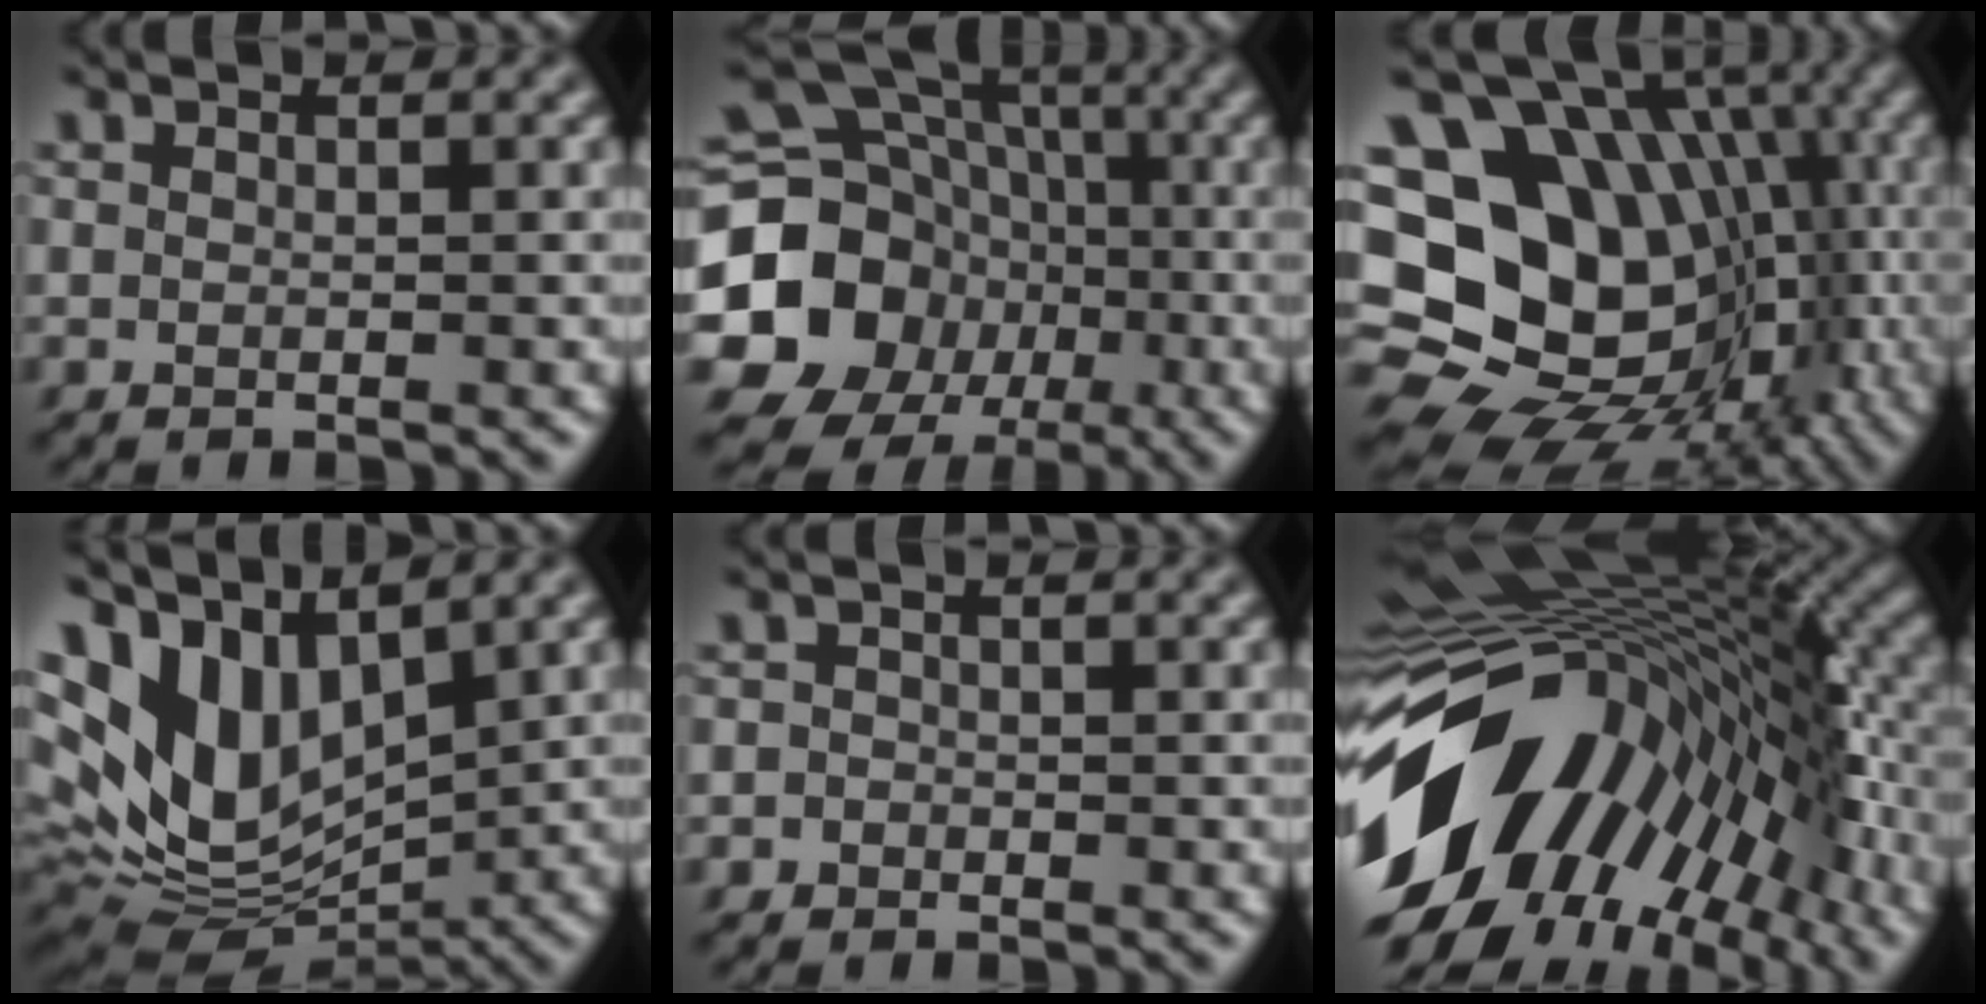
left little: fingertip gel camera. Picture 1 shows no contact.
{"total": 19.3, "force": [-4.1, 17.5, 7.1], "torque": [-0.168, -0.010, -0.109]}
{"total": 19.1, "force": [-0.4, 14.7, 12.2], "torque": [-0.195, 0.009, 0.016]}
{"total": 10.2, "force": [3.8, 5.7, 7.6], "torque": [-0.164, 0.004, 0.073]}
{"total": 1.0, "force": [-0.4, 0.9, 0.1], "torque": [0.012, -0.001, -0.014]}
{"total": 17.8, "force": [-5.5, 10.5, 13.2], "torque": [-0.235, -0.019, -0.104]}